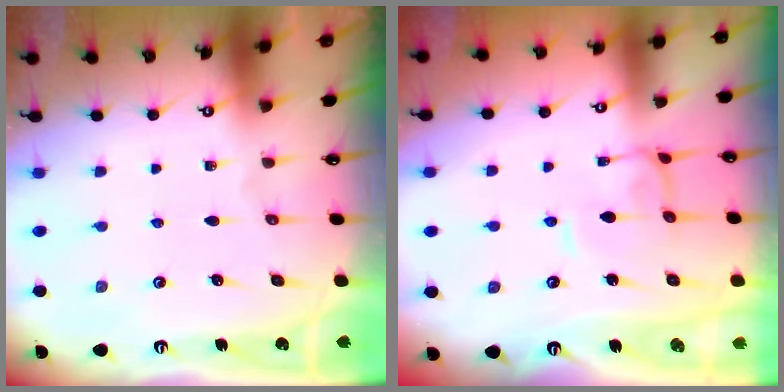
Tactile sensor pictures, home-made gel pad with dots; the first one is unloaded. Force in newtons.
{"total": 1.3, "press": 1.2, "slide": 0.5}